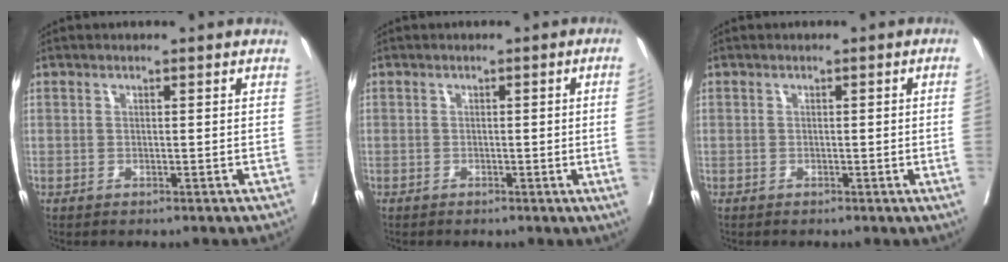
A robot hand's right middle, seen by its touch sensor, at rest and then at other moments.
{"total": 4.0, "force": [-0.6, -1.7, 3.6], "torque": [-0.044, -0.008, -0.009]}
{"total": 2.3, "force": [-0.4, -0.9, 2.1], "torque": [-0.027, -0.003, -0.003]}